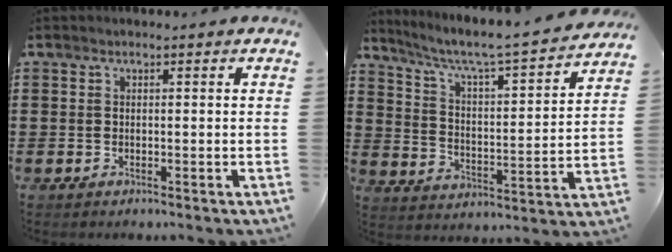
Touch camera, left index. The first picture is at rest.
{"total": 5.4, "force": [4.6, 0.2, 2.8], "torque": [-0.077, -0.041, 0.068]}